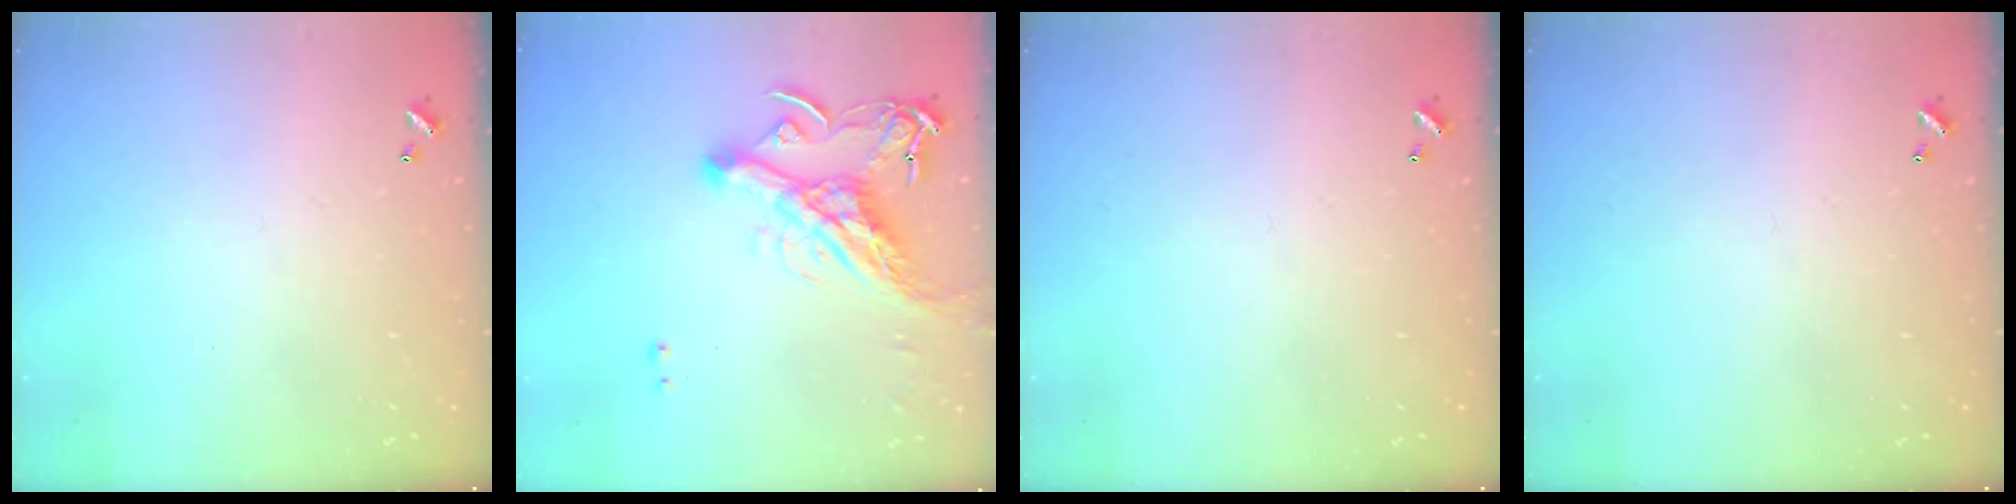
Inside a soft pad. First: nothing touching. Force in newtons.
{"total": 11.1, "press": 10.9, "slide": 1.7}
{"total": 0.0}
{"total": 0.0}